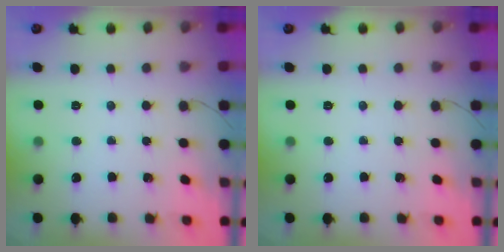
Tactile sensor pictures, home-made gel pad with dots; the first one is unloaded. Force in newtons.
{"total": 0.0}